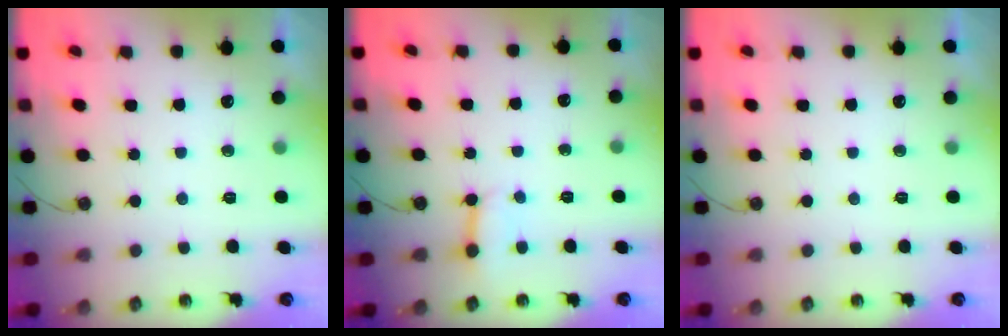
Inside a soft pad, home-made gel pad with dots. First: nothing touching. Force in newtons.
{"total": 2.8, "press": 2.8, "slide": 0.3}
{"total": 0.0}